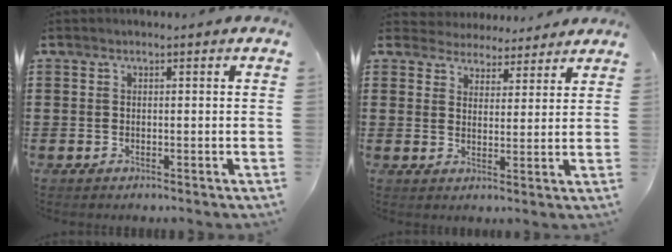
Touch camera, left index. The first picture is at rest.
{"total": 3.8, "force": [3.6, 1.2, -0.1], "torque": [-0.015, -0.012, 0.065]}